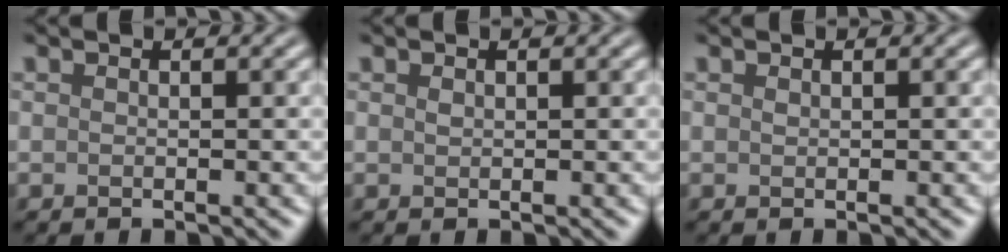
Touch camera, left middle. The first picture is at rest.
{"total": 0.0}
{"total": 0.0}